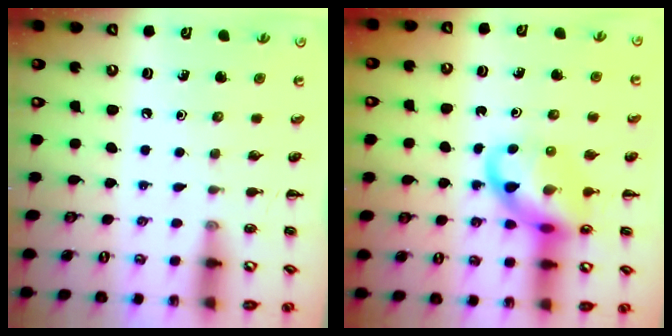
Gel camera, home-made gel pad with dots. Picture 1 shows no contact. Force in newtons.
{"total": 13.2, "press": 12.9, "slide": 2.9}